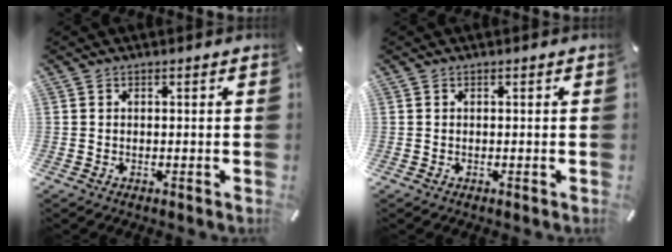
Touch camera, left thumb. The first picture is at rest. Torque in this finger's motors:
{"motor_torque": [0.00, 0.00, -0.03, 0.03, 0.00]}